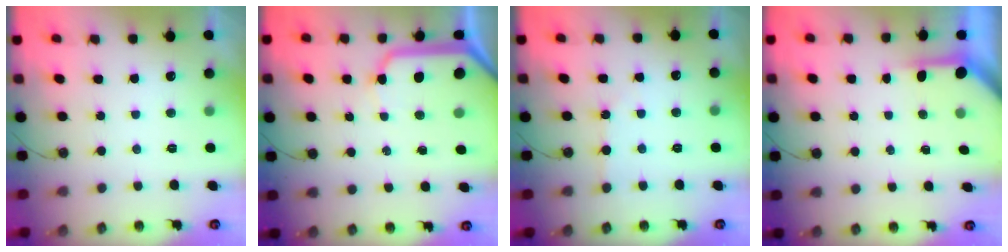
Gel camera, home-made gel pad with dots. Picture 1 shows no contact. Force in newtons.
{"total": 10.8, "press": 10.7, "slide": 1.5}
{"total": 1.9, "press": 1.8, "slide": 0.4}
{"total": 3.7, "press": 3.7, "slide": 0.4}